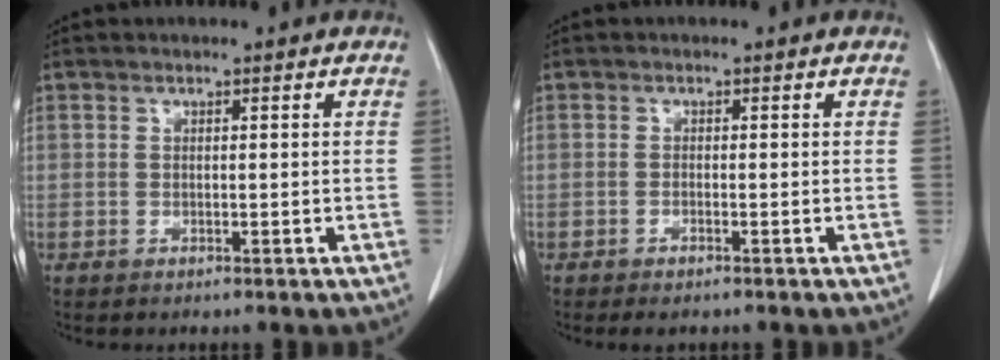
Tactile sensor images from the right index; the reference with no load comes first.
{"total": 1.6, "force": [-1.2, 0.4, 1.0], "torque": [-0.014, -0.003, -0.014]}